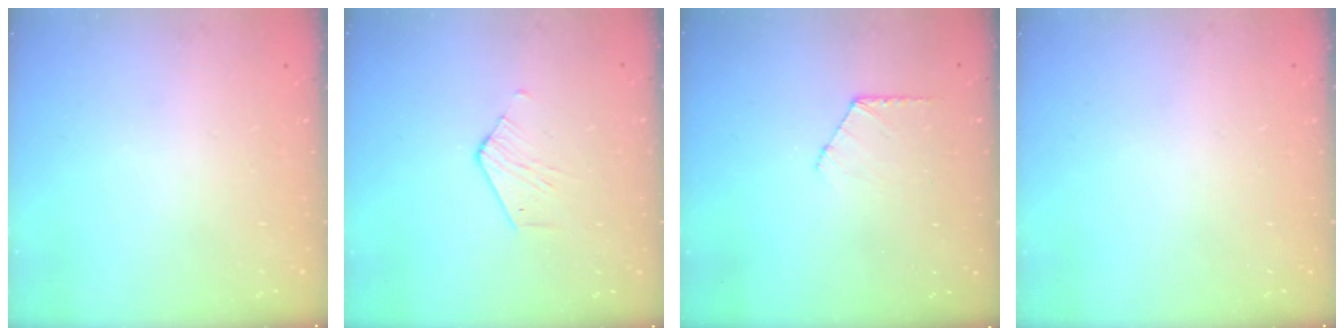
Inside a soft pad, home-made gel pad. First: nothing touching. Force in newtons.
{"total": 2.5, "press": 2.5, "slide": 0.2}
{"total": 6.7, "press": 6.7, "slide": 0.6}
{"total": 0.0}